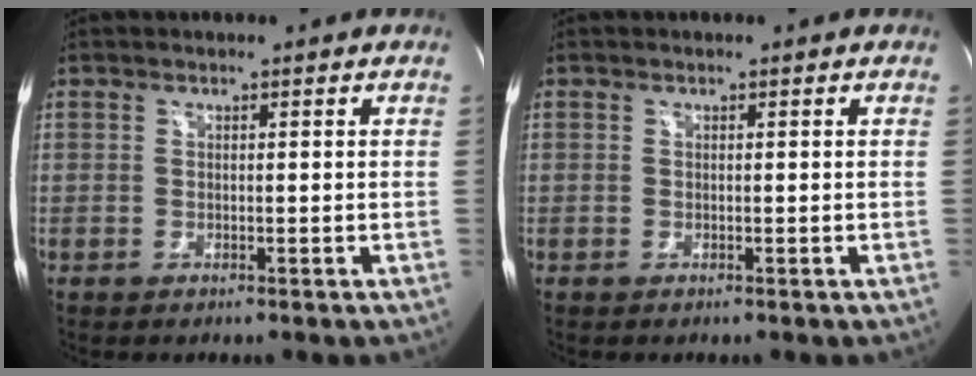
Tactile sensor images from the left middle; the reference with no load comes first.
{"total": 0.0}